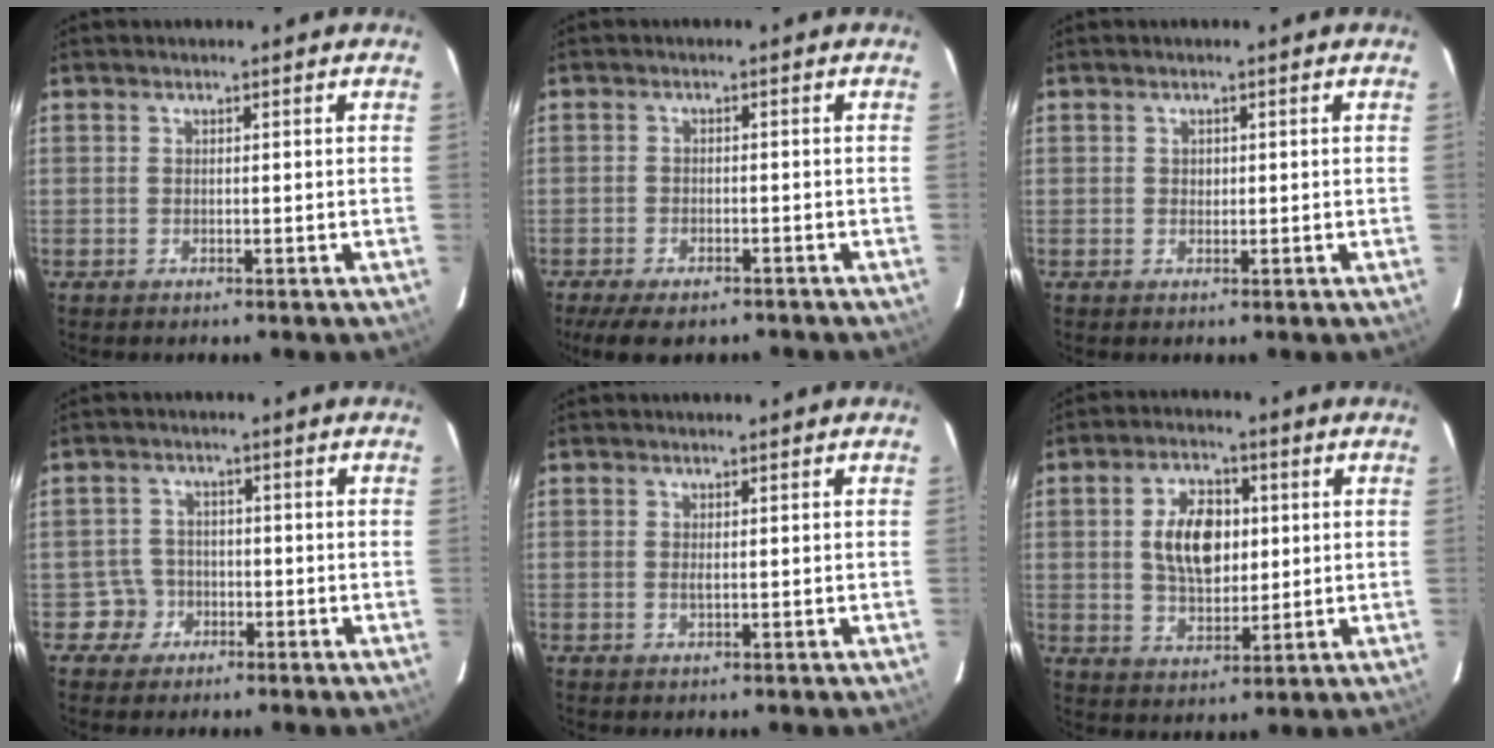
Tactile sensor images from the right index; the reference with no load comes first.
{"total": 8.9, "force": [-6.9, 3.2, 4.7], "torque": [-0.107, -0.025, -0.108]}
{"total": 0.8, "force": [0.1, 0.8, 0.1], "torque": [0.001, 0.002, 0.002]}
{"total": 3.9, "force": [-1.7, 3.5, -0.4], "torque": [0.007, 0.020, -0.027]}
{"total": 0.7, "force": [0.1, 0.1, 0.7], "torque": [-0.015, 0.000, 0.001]}
{"total": 10.2, "force": [1.5, 6.1, 8.1], "torque": [-0.145, 0.015, 0.033]}